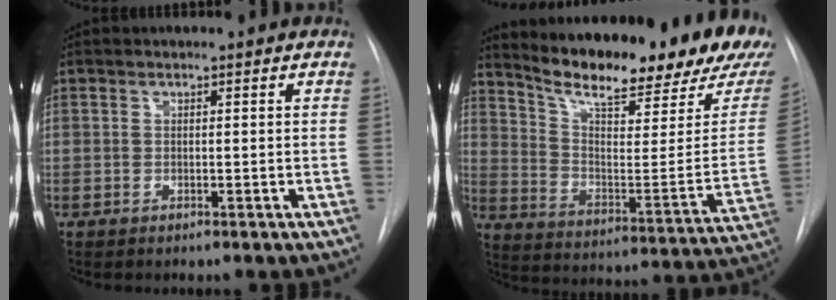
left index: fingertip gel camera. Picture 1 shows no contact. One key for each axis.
{"total": 24.2, "fx": 20.3, "fy": 3.4, "fz": 12.8, "tx": -0.206, "ty": -0.071, "tz": 0.281}